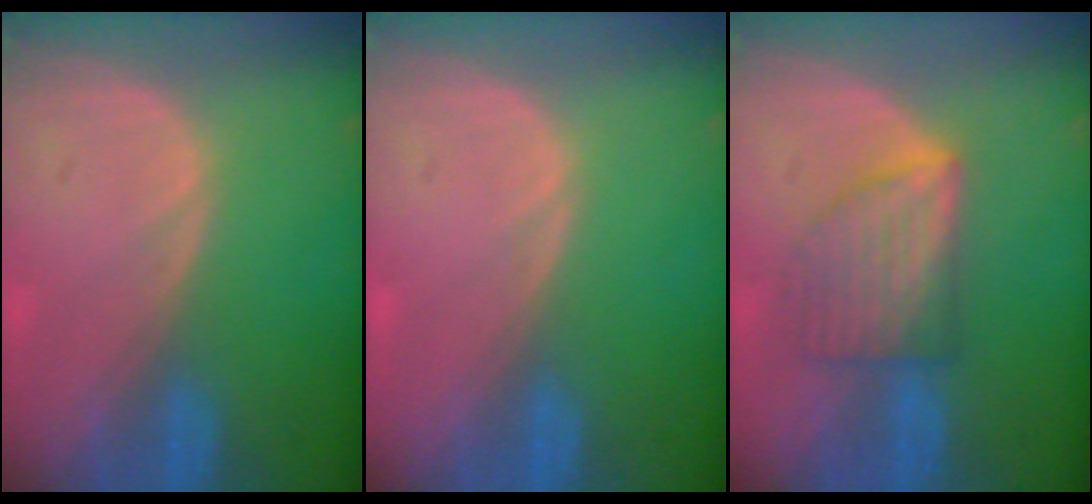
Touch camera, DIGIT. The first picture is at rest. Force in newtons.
{"total": 0.0}
{"total": 6.1, "press": 6.1, "slide": 0.2}